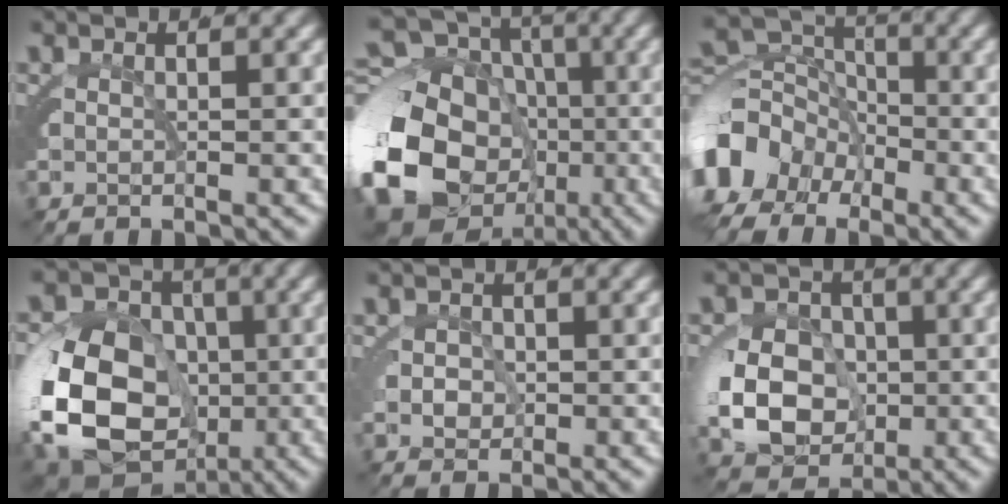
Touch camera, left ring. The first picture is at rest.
{"total": 19.6, "force": [-4.7, 16.8, 8.9], "torque": [-0.224, -0.076, -0.068]}
{"total": 7.3, "force": [-2.2, 5.7, 3.9], "torque": [-0.076, -0.013, -0.036]}
{"total": 13.8, "force": [-2.2, 10.9, 8.2], "torque": [-0.181, -0.053, -0.022]}
{"total": 1.1, "force": [0.3, 1.0, 0.5], "torque": [-0.012, -0.001, 0.008]}
{"total": 8.6, "force": [-0.8, 7.1, 4.8], "torque": [-0.087, -0.020, -0.010]}